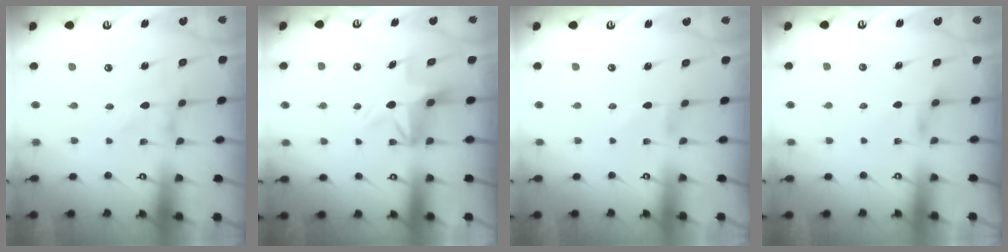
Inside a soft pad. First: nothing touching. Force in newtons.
{"total": 6.3, "press": 6.3, "slide": 0.4}
{"total": 0.6, "press": 0.6, "slide": 0.3}
{"total": 4.0, "press": 4.0, "slide": 0.5}